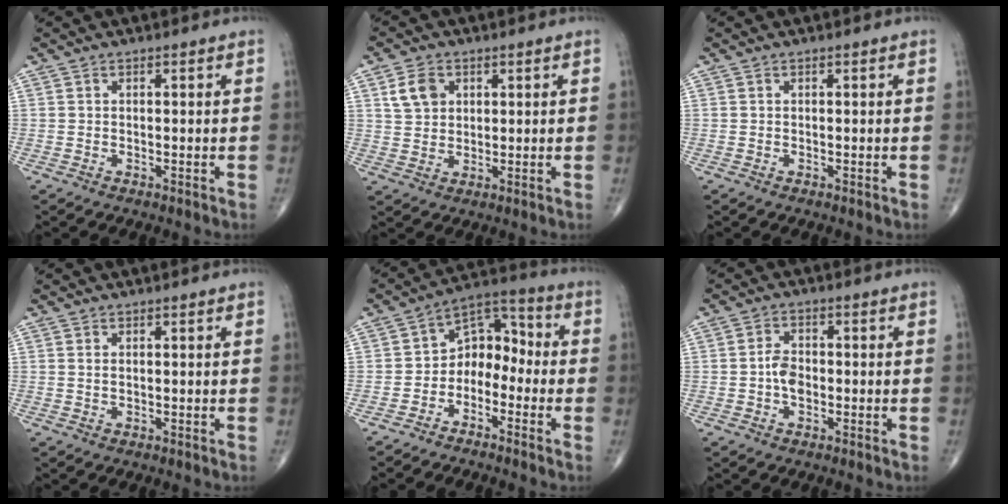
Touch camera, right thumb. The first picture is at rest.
{"total": 5.5, "force": [2.2, 4.1, 2.9], "torque": [-0.037, -0.006, 0.042]}
{"total": 0.0}
{"total": 0.6, "force": [0.3, 0.3, 0.5], "torque": [-0.011, 0.001, 0.006]}
{"total": 8.8, "force": [-2.8, 6.3, 5.4], "torque": [-0.055, 0.060, -0.065]}
{"total": 3.7, "force": [-0.7, 2.5, 2.7], "torque": [-0.043, 0.010, -0.019]}